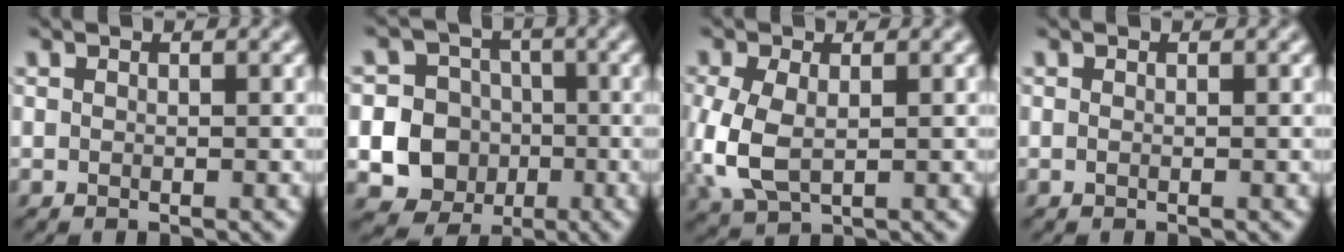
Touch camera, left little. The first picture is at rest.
{"total": 14.3, "force": [-3.4, 13.5, 3.2], "torque": [-0.093, -0.015, -0.072]}
{"total": 5.3, "force": [-0.5, 3.3, 4.1], "torque": [-0.123, -0.007, -0.005]}
{"total": 0.0}